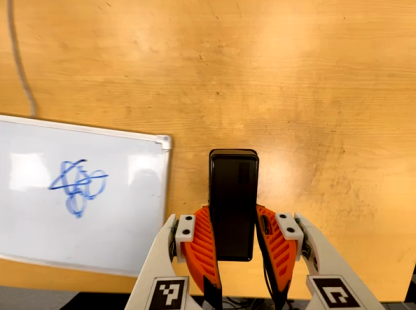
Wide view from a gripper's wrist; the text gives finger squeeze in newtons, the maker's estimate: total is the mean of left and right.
{"total": 6.1, "left": 3.8, "right": 8.4}